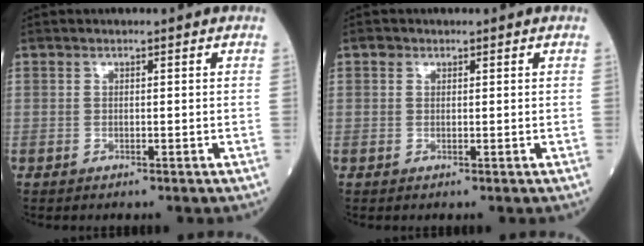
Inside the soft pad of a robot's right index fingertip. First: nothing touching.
{"total": 0.7, "force": [0.4, 0.6, 0.1], "torque": [0.002, 0.000, 0.003]}